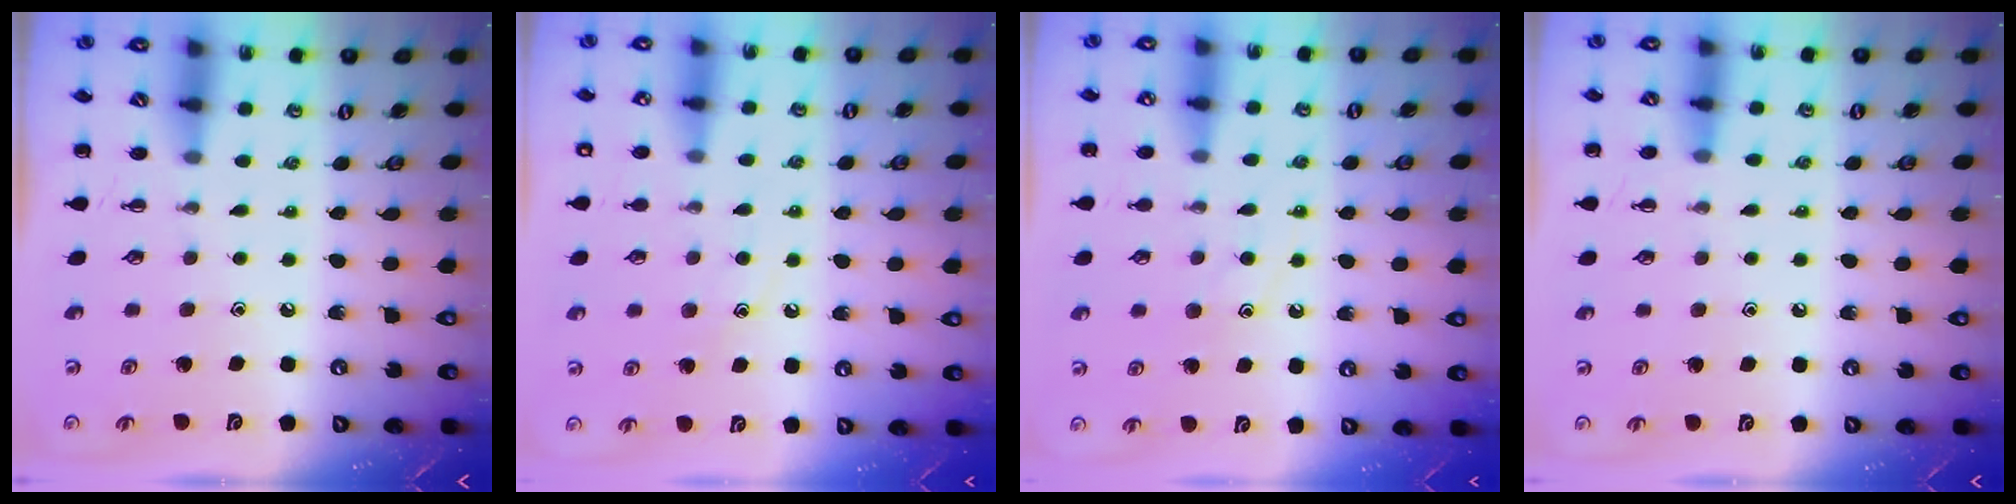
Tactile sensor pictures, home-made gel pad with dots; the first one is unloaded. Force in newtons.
{"total": 8.9, "press": 8.8, "slide": 1.3}
{"total": 9.3, "press": 9.3, "slide": 1.1}
{"total": 8.8, "press": 8.4, "slide": 2.4}